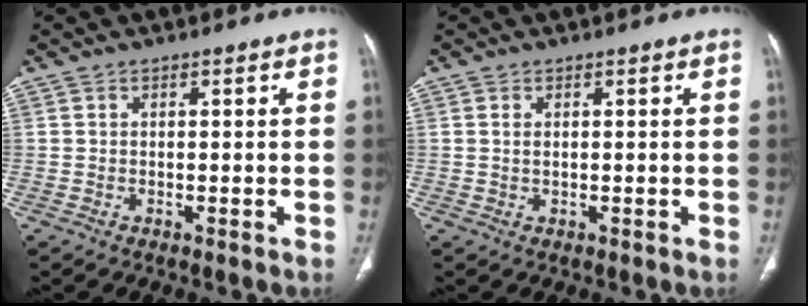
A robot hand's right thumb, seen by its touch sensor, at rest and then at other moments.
{"total": 1.0, "force": [0.4, 0.4, 0.8], "torque": [-0.022, 0.002, 0.011]}